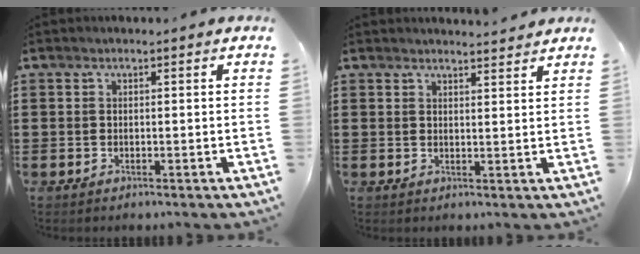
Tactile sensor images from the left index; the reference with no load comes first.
{"total": 2.2, "force": [2.2, -0.1, 0.2], "torque": [-0.010, -0.004, 0.042]}